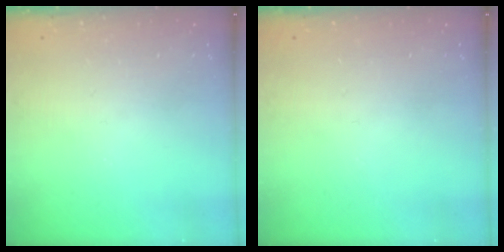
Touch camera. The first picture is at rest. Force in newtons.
{"total": 0.0}